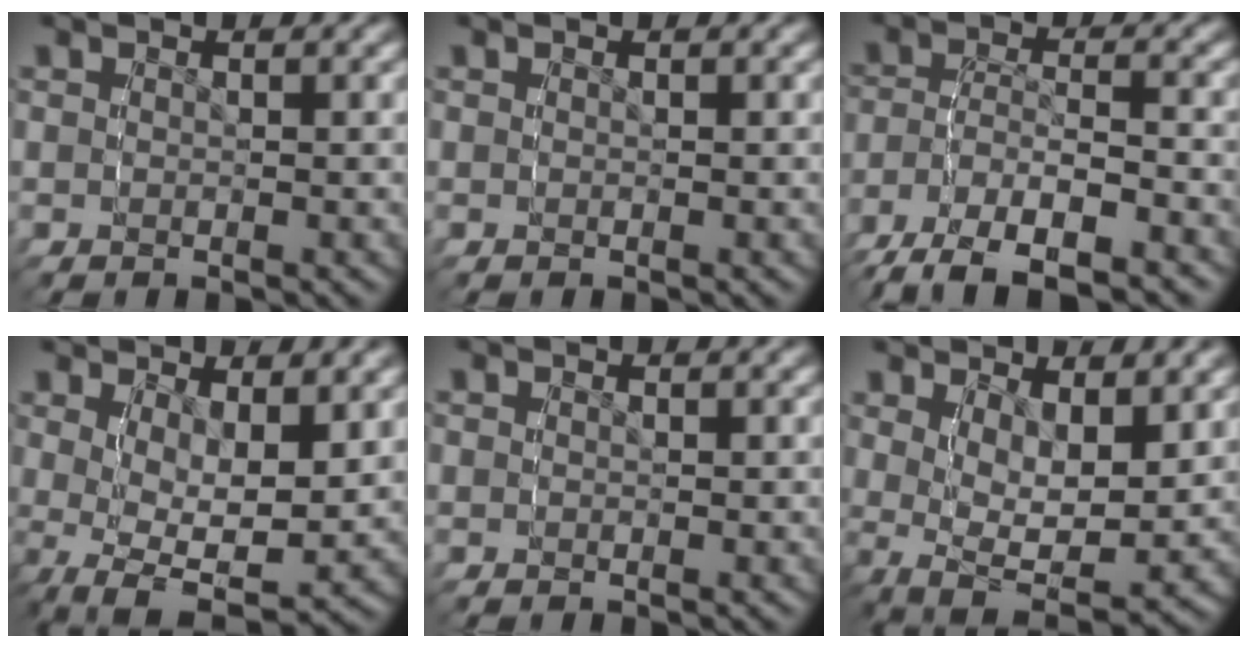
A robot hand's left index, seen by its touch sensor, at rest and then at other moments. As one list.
[{"total": 1.1, "force": [-0.2, -0.9, -0.6], "torque": [0.015, -0.007, 0.004]}, {"total": 7.9, "force": [-5.6, 3.2, 4.5], "torque": [-0.084, -0.030, -0.071]}, {"total": 6.6, "force": [-2.0, 4.0, 4.9], "torque": [-0.111, -0.054, -0.013]}, {"total": 0.0}, {"total": 6.7, "force": [-0.7, 4.3, 5.1], "torque": [-0.103, -0.048, 0.004]}]